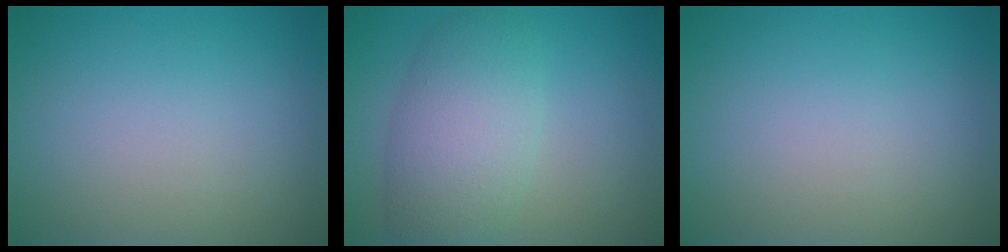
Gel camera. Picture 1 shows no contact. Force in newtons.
{"total": 5.7, "press": 5.7, "slide": 0.3}
{"total": 0.0}